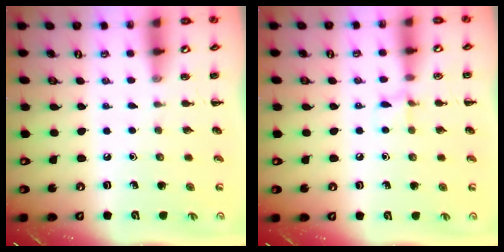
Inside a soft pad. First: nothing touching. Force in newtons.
{"total": 5.6, "press": 5.3, "slide": 1.8}